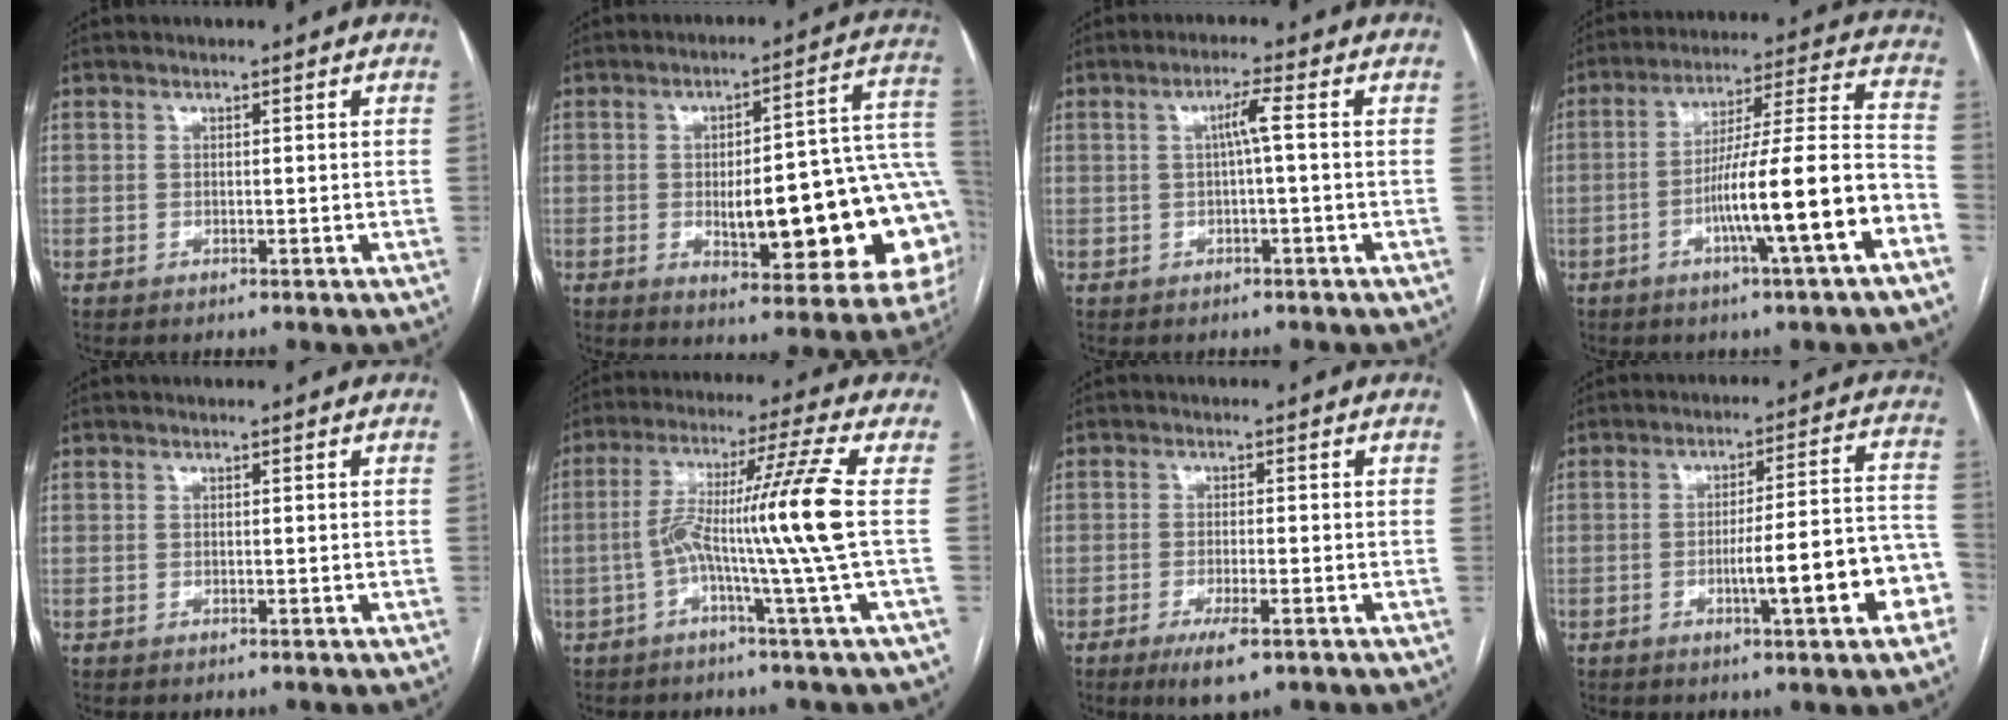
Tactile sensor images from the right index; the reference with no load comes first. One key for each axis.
{"total": 22.1, "fx": -3.2, "fy": 5.6, "fz": 21.1, "tx": -0.189, "ty": 0.030, "tz": -0.021}
{"total": 2.9, "fx": 0.1, "fy": -0.2, "fz": 2.9, "tx": -0.051, "ty": 0.008, "tz": 0.003}
{"total": 14.9, "fx": -6.0, "fy": -0.8, "fz": 13.6, "tx": -0.223, "ty": 0.012, "tz": -0.098}
{"total": 0.0}
{"total": 11.1, "fx": -1.6, "fy": -3.2, "fz": 10.5, "tx": -0.190, "ty": 0.019, "tz": -0.028}
{"total": 5.2, "fx": -2.9, "fy": 0.9, "fz": 4.2, "tx": -0.074, "ty": -0.011, "tz": -0.043}
{"total": 12.2, "fx": -4.4, "fy": 1.4, "fz": 11.3, "tx": -0.145, "ty": 0.025, "tz": -0.053}